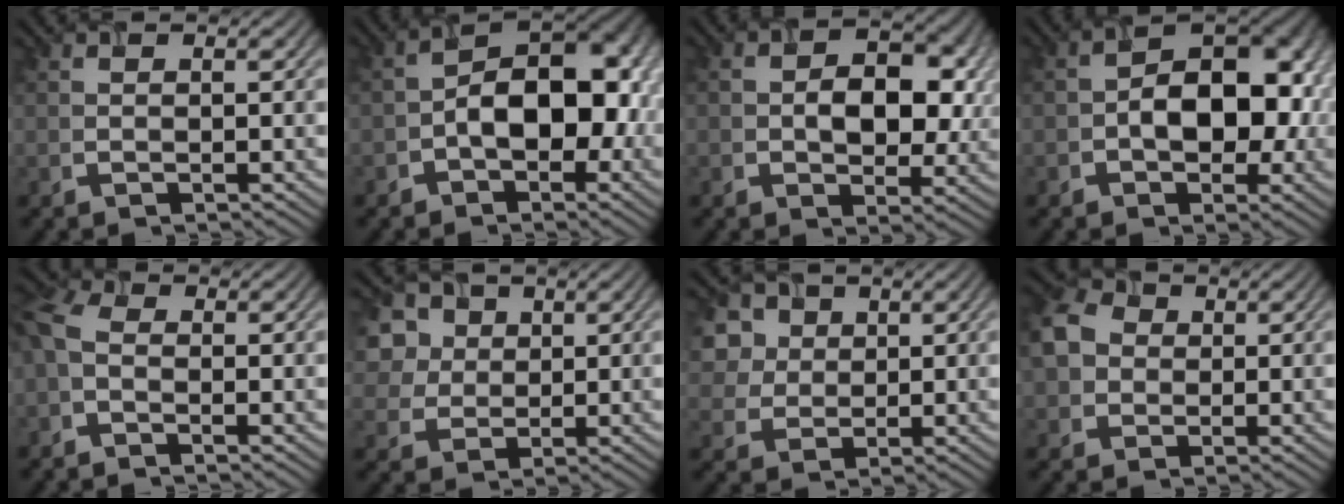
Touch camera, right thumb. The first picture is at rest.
{"total": 11.6, "force": [-2.0, 7.1, 8.9], "torque": [-0.104, 0.010, -0.032]}
{"total": 7.5, "force": [-0.1, 5.2, 5.5], "torque": [-0.075, -0.008, -0.002]}
{"total": 9.8, "force": [-1.4, 6.3, 7.3], "torque": [-0.088, 0.005, -0.021]}
{"total": 5.3, "force": [-1.3, 3.2, 4.0], "torque": [-0.109, 0.003, -0.026]}
{"total": 6.1, "force": [2.5, 5.1, 2.3], "torque": [-0.085, 0.012, 0.042]}
{"total": 5.4, "force": [2.4, 4.5, 1.8], "torque": [-0.067, 0.007, 0.044]}
{"total": 6.2, "force": [0.5, 5.4, 3.0], "torque": [-0.094, 0.012, 0.005]}